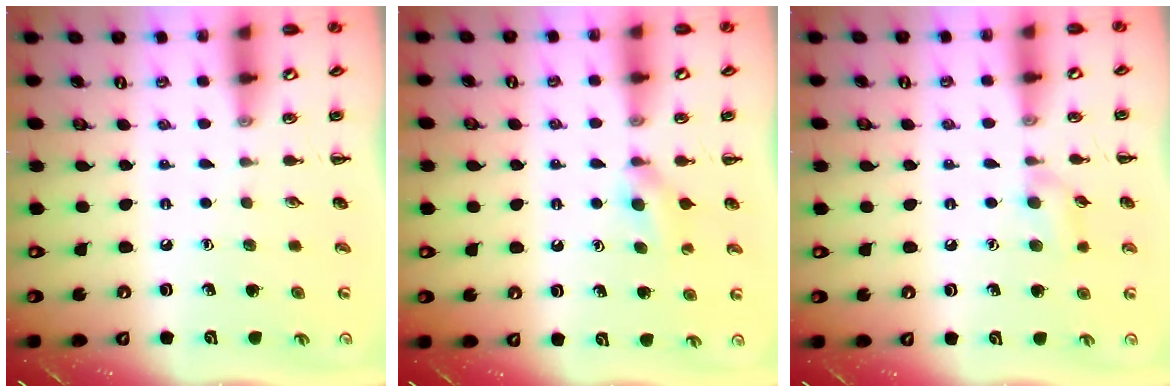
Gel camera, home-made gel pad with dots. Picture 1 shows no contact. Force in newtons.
{"total": 4.9, "press": 4.6, "slide": 1.8}
{"total": 7.3, "press": 7.0, "slide": 2.0}